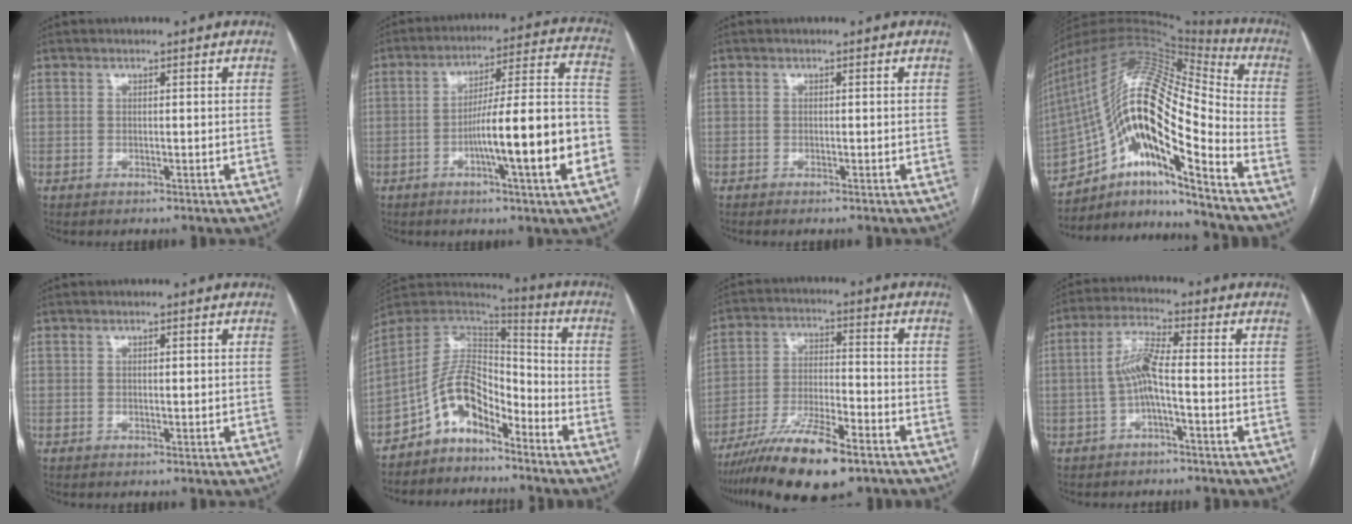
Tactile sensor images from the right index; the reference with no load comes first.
{"total": 16.9, "force": [-5.4, 0.0, 16.0], "torque": [-0.225, 0.015, -0.082]}
{"total": 0.6, "force": [-0.5, -0.1, 0.3], "torque": [-0.005, -0.002, -0.012]}
{"total": 22.9, "force": [-11.9, 4.9, 18.9], "torque": [-0.348, 0.022, -0.207]}
{"total": 0.7, "force": [0.2, 0.2, 0.6], "torque": [-0.010, -0.001, 0.001]}
{"total": 10.3, "force": [-6.6, 5.0, 6.1], "torque": [-0.113, 0.036, -0.128]}
{"total": 15.0, "force": [-10.3, 2.8, 10.5], "torque": [-0.194, -0.027, -0.183]}
{"total": 5.8, "force": [-1.1, 0.5, 5.7], "torque": [-0.115, 0.016, -0.023]}